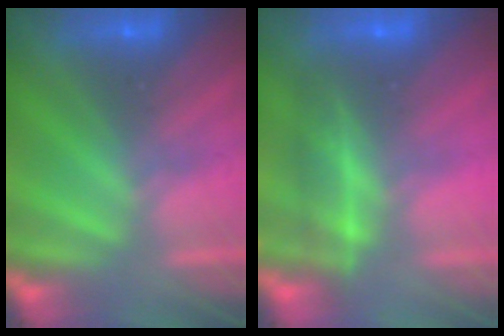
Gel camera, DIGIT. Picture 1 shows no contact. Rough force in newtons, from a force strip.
{"total": 2.2}